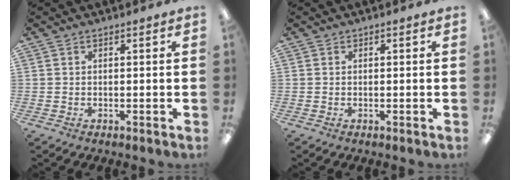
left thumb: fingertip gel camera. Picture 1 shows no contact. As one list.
[{"total": 0.0}]